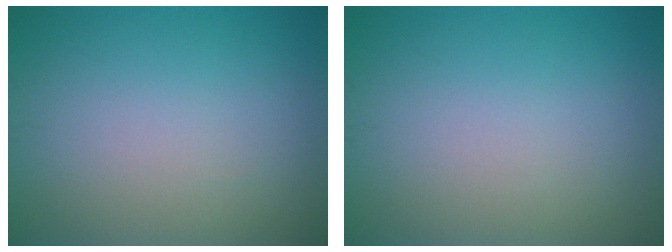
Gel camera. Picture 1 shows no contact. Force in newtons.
{"total": 0.0}